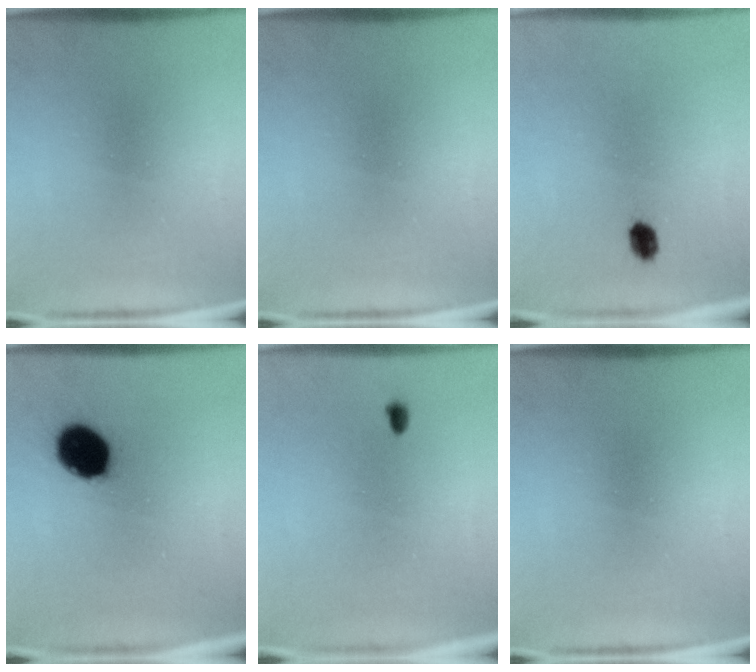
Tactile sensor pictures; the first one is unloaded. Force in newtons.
{"total": 0.0}
{"total": 2.4}
{"total": 12.3}
{"total": 1.0}
{"total": 0.0}